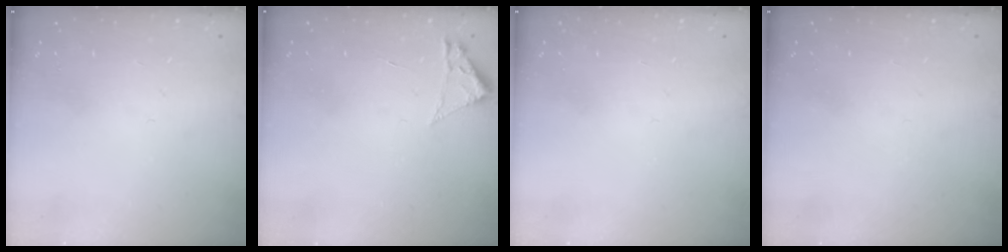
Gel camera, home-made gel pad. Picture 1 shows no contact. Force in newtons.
{"total": 1.8, "press": 1.8, "slide": 0.2}
{"total": 0.0}
{"total": 0.0}